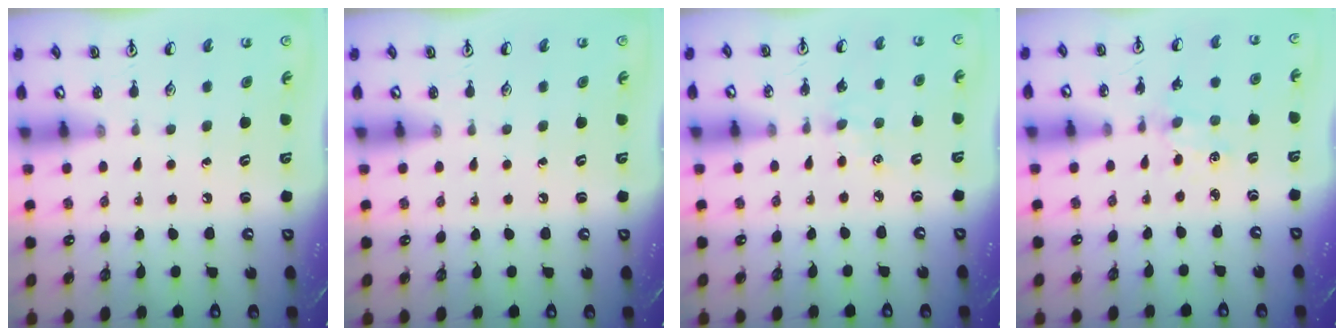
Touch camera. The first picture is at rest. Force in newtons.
{"total": 0.0}
{"total": 5.2, "press": 5.2, "slide": 0.7}
{"total": 1.1, "press": 1.1, "slide": 0.2}